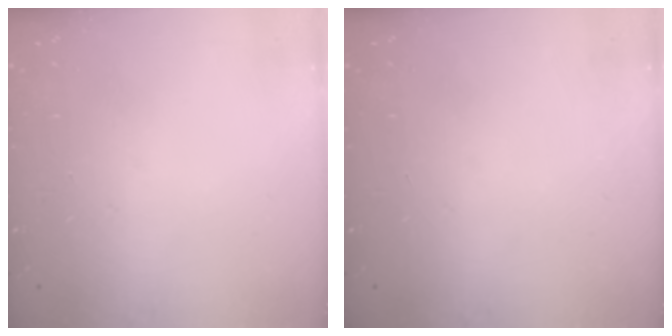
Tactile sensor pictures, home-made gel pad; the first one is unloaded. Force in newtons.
{"total": 0.0}